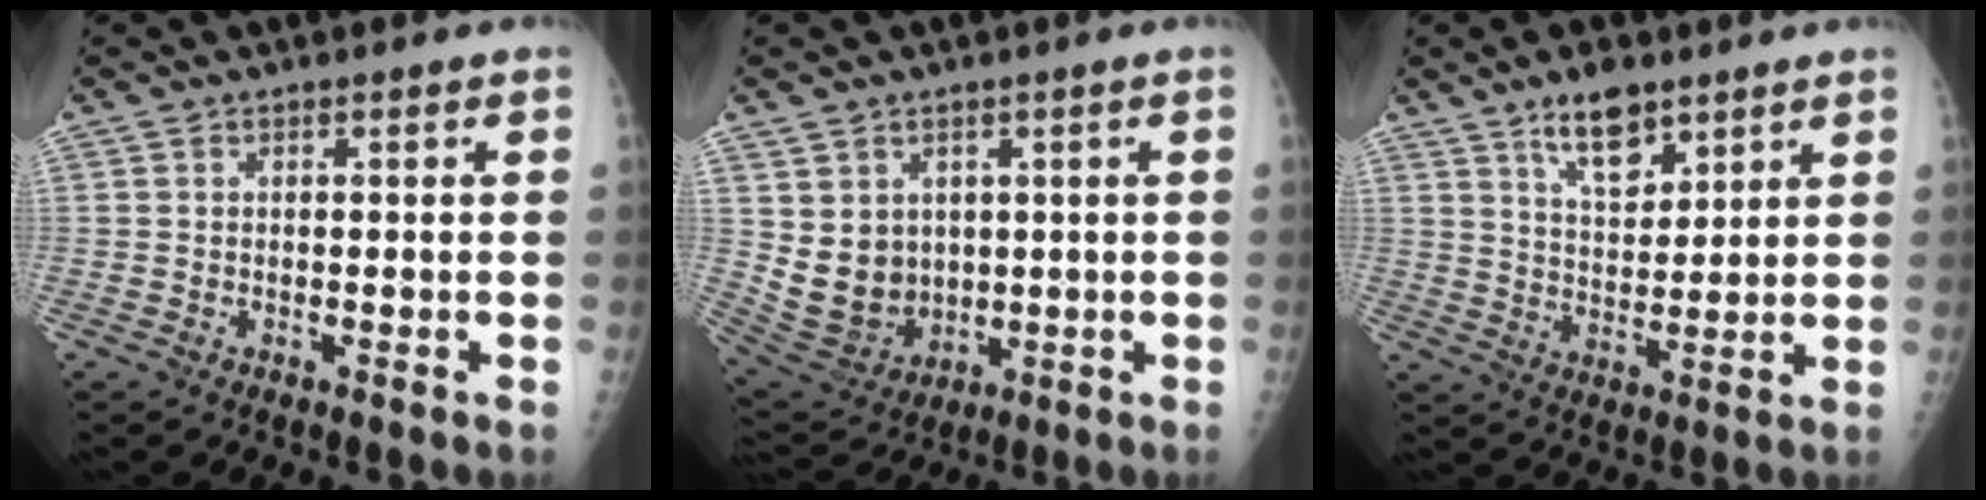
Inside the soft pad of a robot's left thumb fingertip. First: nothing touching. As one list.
[{"total": 9.9, "force": [1.8, 8.6, 4.6], "torque": [-0.050, -0.018, 0.063]}, {"total": 8.8, "force": [5.8, 4.1, 5.3], "torque": [-0.065, -0.036, 0.104]}]